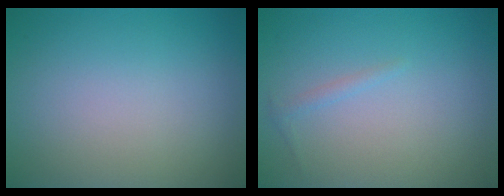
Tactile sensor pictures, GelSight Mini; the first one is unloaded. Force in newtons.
{"total": 0.6, "press": 0.6, "slide": 0.1}